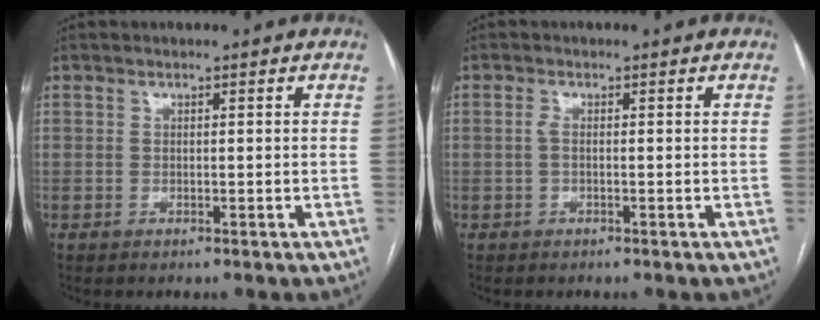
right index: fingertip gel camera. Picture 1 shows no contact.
{"total": 1.1, "force": [-0.3, 0.5, 1.0], "torque": [-0.020, 0.004, -0.008]}